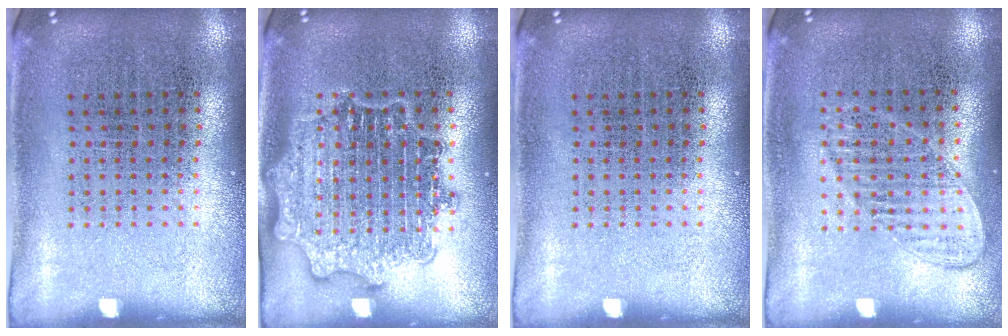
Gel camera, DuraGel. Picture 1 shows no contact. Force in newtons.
{"total": 2.7, "press": 2.7, "slide": 0.4}
{"total": 0.0}
{"total": 1.2, "press": 1.1, "slide": 0.4}